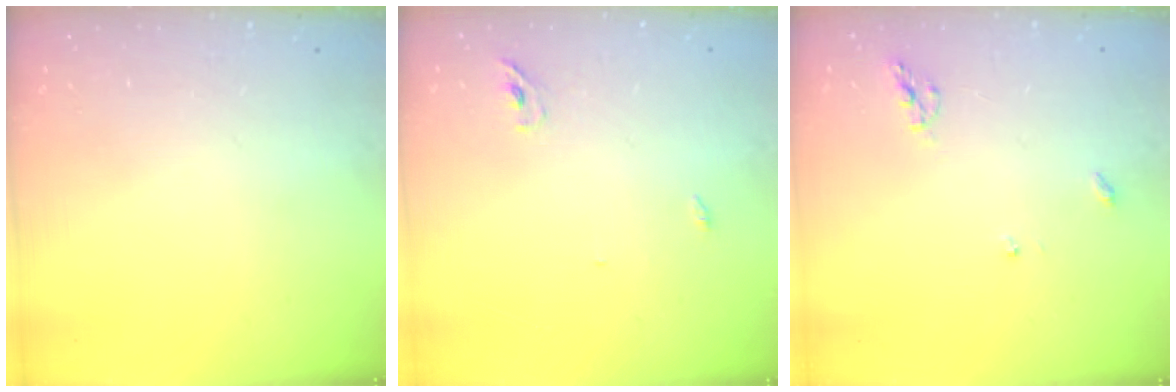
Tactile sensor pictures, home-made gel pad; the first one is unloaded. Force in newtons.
{"total": 2.1, "press": 1.9, "slide": 1.0}
{"total": 5.8, "press": 5.8, "slide": 0.2}